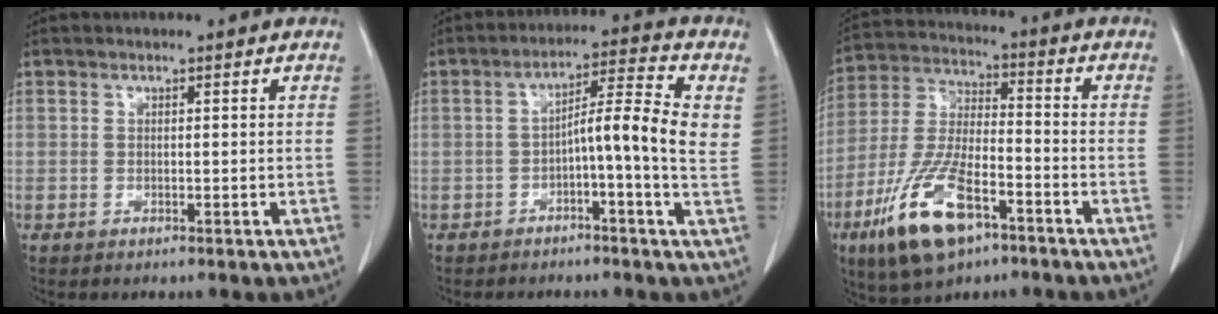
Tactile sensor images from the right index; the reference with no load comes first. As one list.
[{"total": 8.9, "force": [0.3, 0.1, 8.9], "torque": [-0.133, 0.028, 0.000]}, {"total": 14.7, "force": [-7.8, 5.0, 11.4], "torque": [-0.247, -0.010, -0.138]}]